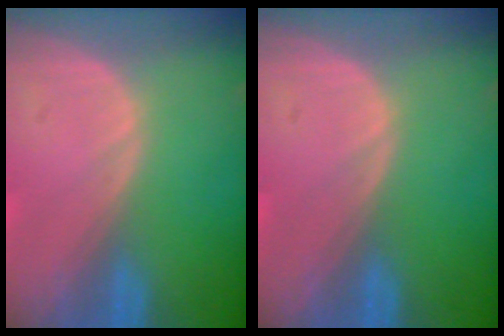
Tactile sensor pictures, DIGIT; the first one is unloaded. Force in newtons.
{"total": 0.0}